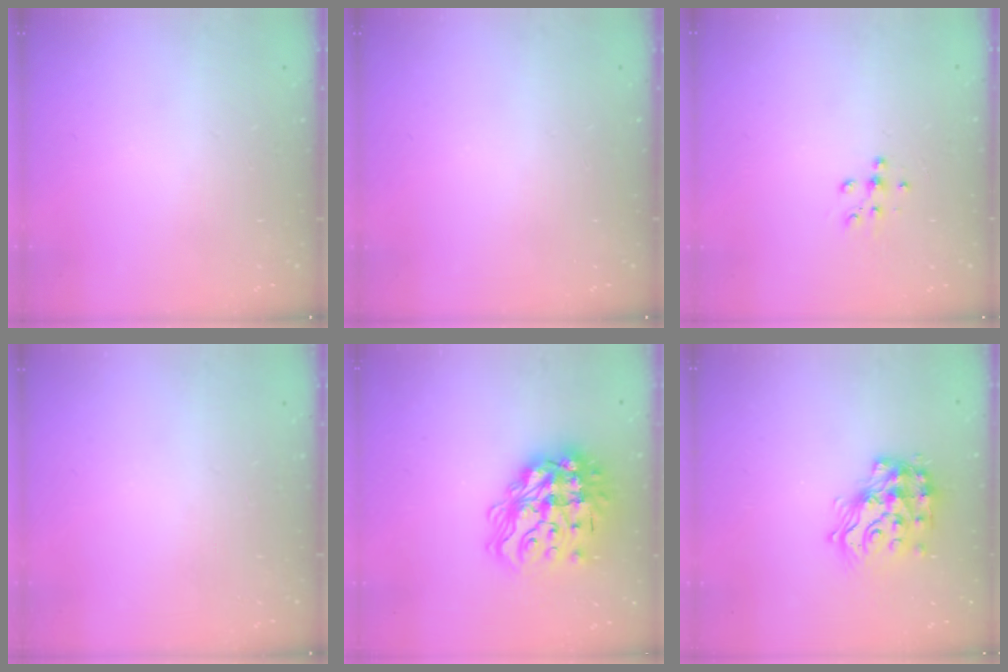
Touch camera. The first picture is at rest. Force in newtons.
{"total": 0.0}
{"total": 5.2, "press": 5.1, "slide": 1.0}
{"total": 0.0}
{"total": 21.1, "press": 21.0, "slide": 2.0}
{"total": 17.9, "press": 17.9, "slide": 1.0}